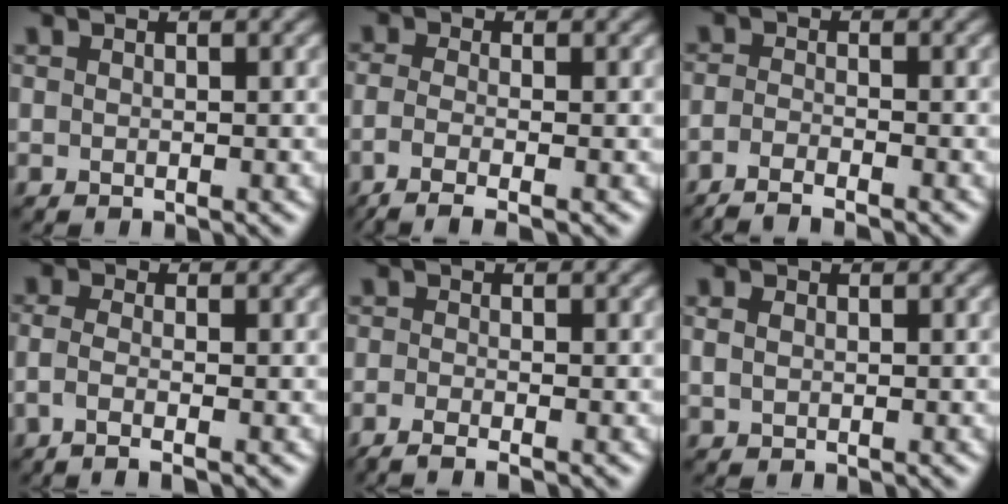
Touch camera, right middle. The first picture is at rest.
{"total": 3.7, "force": [-1.8, 1.1, 3.0], "torque": [-0.058, -0.011, -0.047]}
{"total": 3.1, "force": [-2.3, 0.6, 2.0], "torque": [-0.038, -0.004, -0.054]}
{"total": 2.3, "force": [-1.0, 0.7, 2.0], "torque": [-0.044, -0.007, -0.028]}
{"total": 2.5, "force": [-1.7, 0.5, 1.8], "torque": [-0.030, -0.011, -0.042]}
{"total": 1.1, "force": [0.2, 0.8, 0.7], "torque": [-0.017, 0.001, 0.005]}